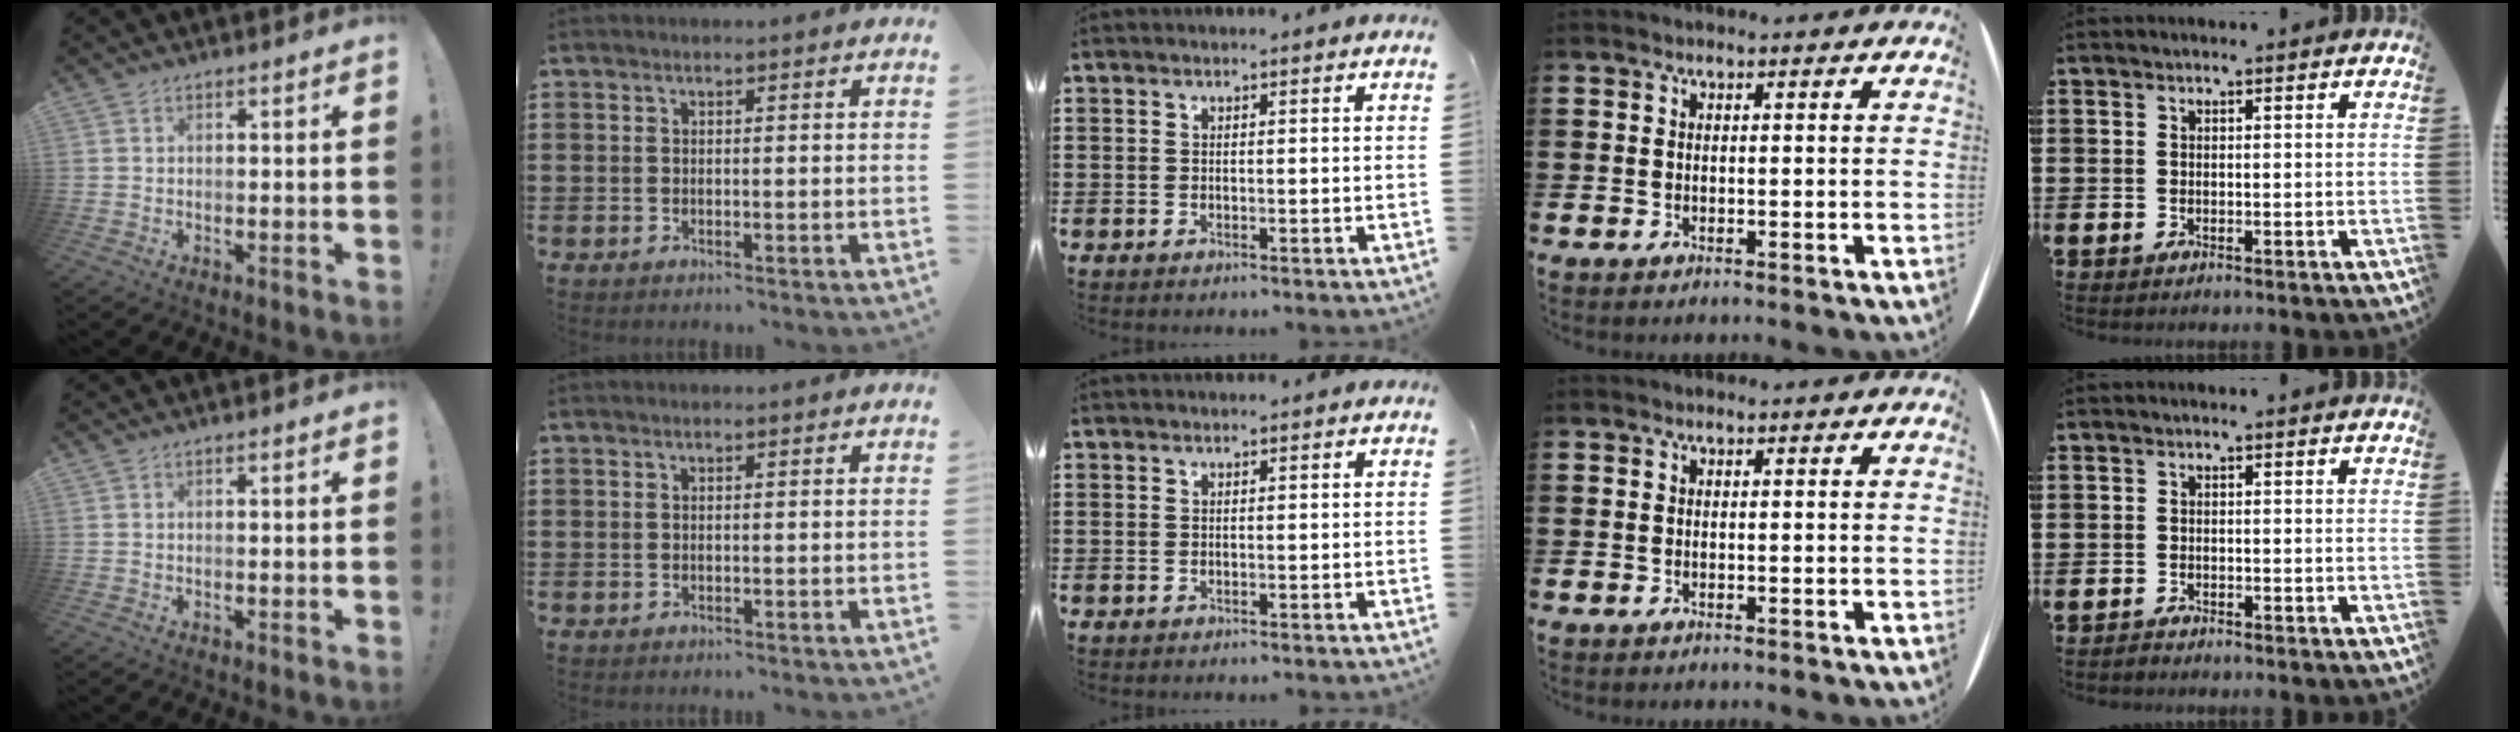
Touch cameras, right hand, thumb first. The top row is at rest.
{"little": {"total": 0.6, "force": [-0.6, 0.1, 0.0], "torque": [-0.002, -0.001, -0.012]}}